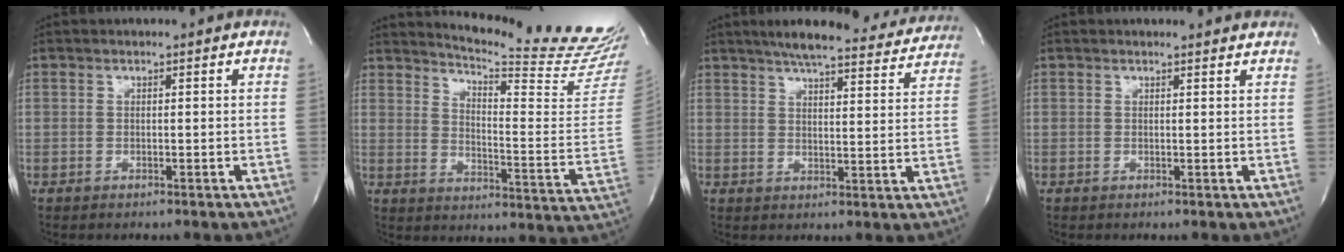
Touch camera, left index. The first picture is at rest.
{"total": 20.5, "force": [19.5, -0.9, 6.3], "torque": [-0.105, -0.142, 0.236]}
{"total": 19.8, "force": [17.8, 3.4, 8.0], "torque": [-0.111, -0.001, 0.220]}
{"total": 2.4, "force": [2.3, 0.1, 0.2], "torque": [-0.009, -0.005, 0.018]}